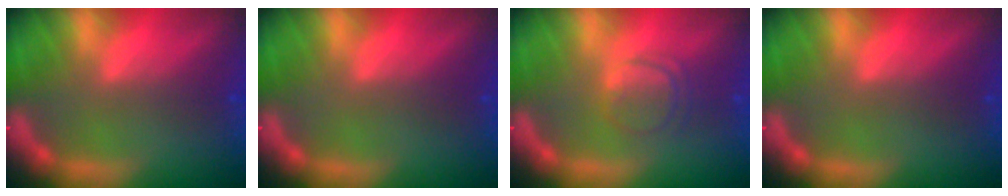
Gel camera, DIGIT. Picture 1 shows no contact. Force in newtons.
{"total": 0.0}
{"total": 3.5}
{"total": 0.0}